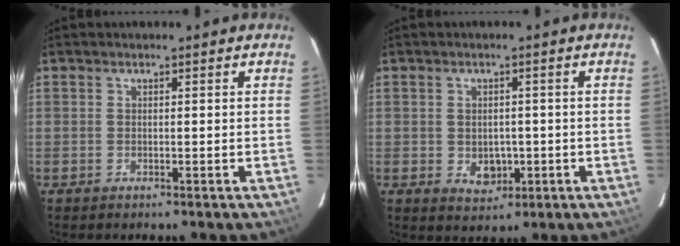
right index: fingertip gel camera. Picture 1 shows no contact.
{"total": 4.5, "force": [-0.9, 3.6, 2.5], "torque": [-0.045, -0.002, -0.002]}